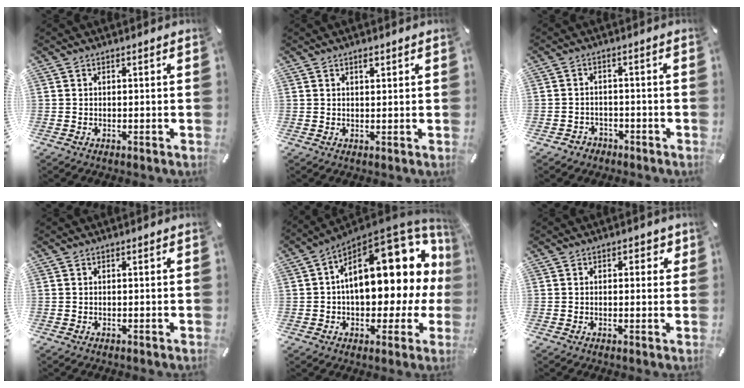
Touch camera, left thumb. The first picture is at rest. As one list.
[{"total": 1.5, "force": [0.9, 0.5, 1.0], "torque": [-0.022, 0.000, 0.017]}, {"total": 3.0, "force": [-2.0, 2.2, 0.3], "torque": [-0.005, 0.012, -0.042]}, {"total": 0.0}, {"total": 22.9, "force": [6.1, 12.6, 18.1], "torque": [-0.231, -0.054, 0.107]}, {"total": 1.7, "force": [0.4, 1.2, 1.2], "torque": [-0.010, 0.000, 0.003]}]